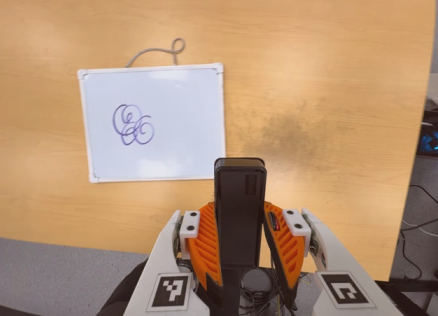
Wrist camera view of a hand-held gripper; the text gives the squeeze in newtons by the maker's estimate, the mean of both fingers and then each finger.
{"total": 3.7, "left": 2.2, "right": 5.1}